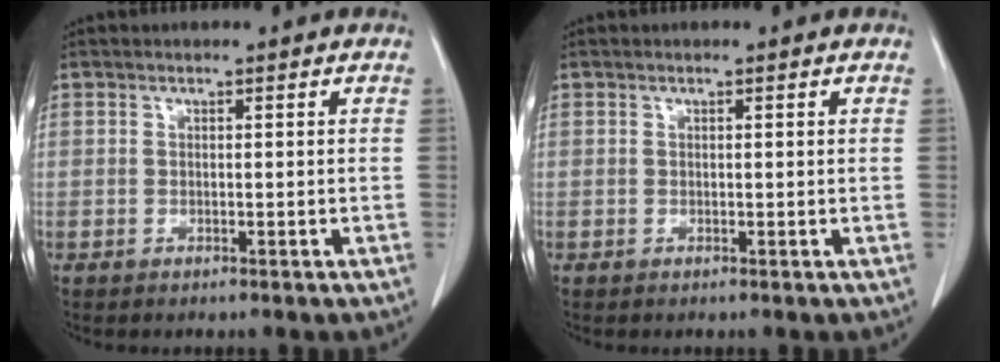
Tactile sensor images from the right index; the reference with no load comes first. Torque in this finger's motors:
{"motor_torque": [-0.10, 0.05, -0.02, -0.01]}